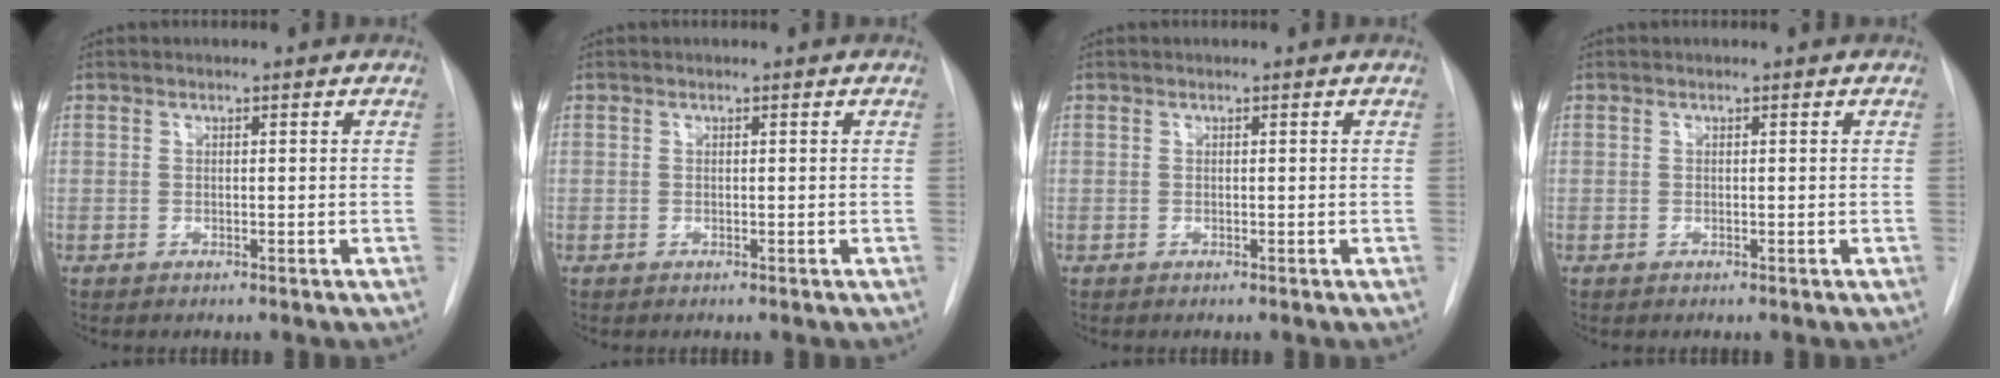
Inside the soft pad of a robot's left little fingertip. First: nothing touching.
{"total": 0.0}
{"total": 0.0}
{"total": 0.0}